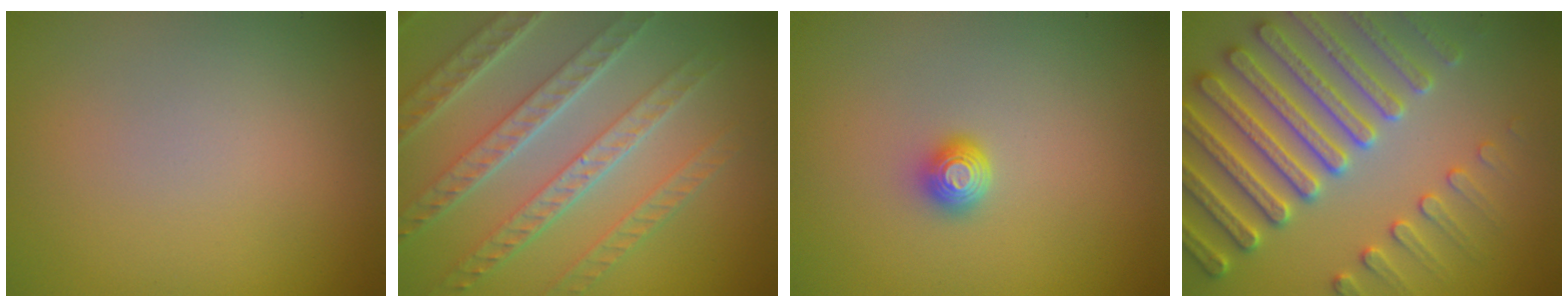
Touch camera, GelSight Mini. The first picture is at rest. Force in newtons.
{"total": 7.9, "press": 5.6, "slide": 5.6}
{"total": 1.6, "press": 1.3, "slide": 0.9}
{"total": 7.6, "press": 7.4, "slide": 2.0}